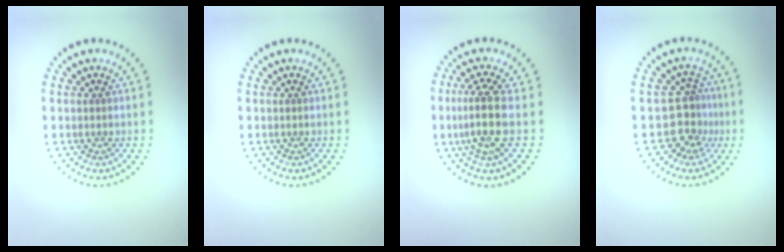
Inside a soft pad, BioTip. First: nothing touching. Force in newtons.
{"total": 0.0}
{"total": 3.7, "press": 3.0, "slide": 2.1}
{"total": 3.2, "press": 2.5, "slide": 2.0}